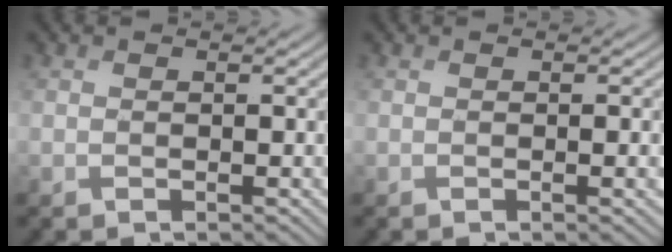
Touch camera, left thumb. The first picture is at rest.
{"total": 2.0, "force": [-0.1, 0.4, 2.0], "torque": [-0.026, 0.001, -0.002]}